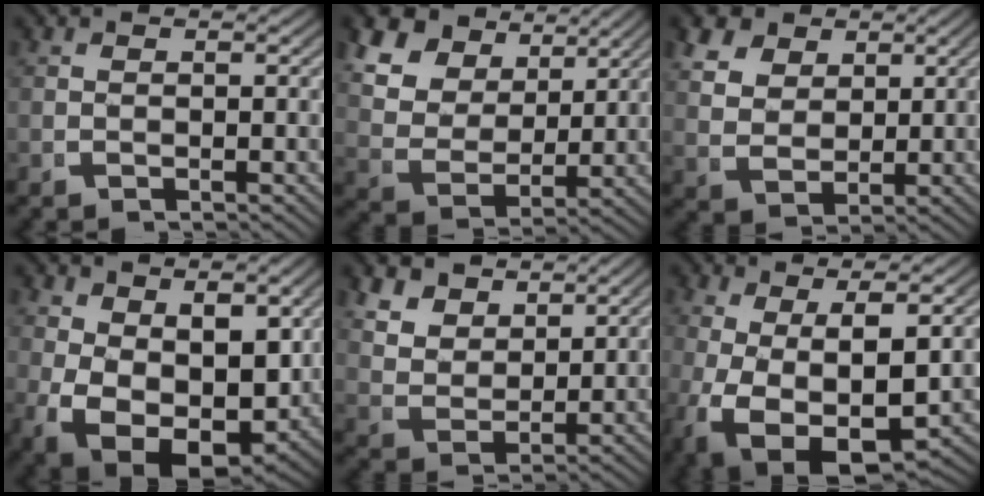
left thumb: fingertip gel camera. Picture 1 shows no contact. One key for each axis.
{"total": 11.1, "fx": 4.1, "fy": 8.1, "fz": 6.4, "tx": -0.152, "ty": -0.012, "tz": 0.068}
{"total": 7.2, "fx": 2.7, "fy": 5.4, "fz": 3.9, "tx": -0.085, "ty": -0.023, "tz": 0.055}
{"total": 11.8, "fx": -3.0, "fy": 8.1, "fz": 8.0, "tx": -0.185, "ty": -0.075, "tz": -0.018}
{"total": 6.1, "fx": 3.2, "fy": 4.0, "fz": 3.3, "tx": -0.072, "ty": -0.017, "tz": 0.066}
{"total": 8.6, "fx": -1.7, "fy": 4.6, "fz": 7.0, "tx": -0.155, "ty": -0.041, "tz": -0.001}